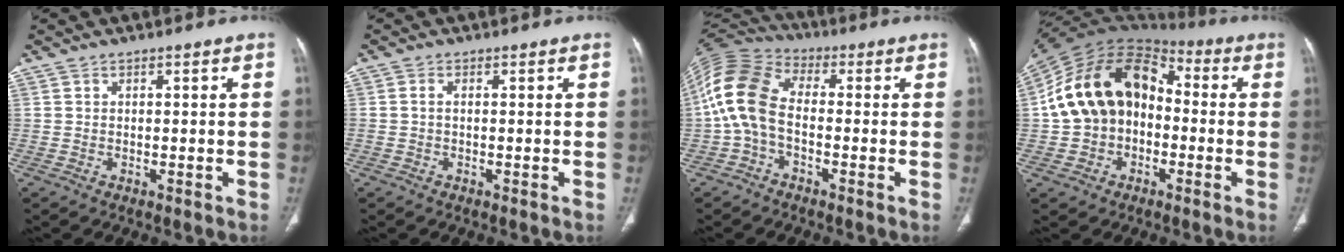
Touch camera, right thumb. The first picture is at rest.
{"total": 1.0, "force": [0.0, 0.5, 0.9], "torque": [-0.020, 0.001, -0.004]}
{"total": 12.2, "force": [-1.3, 7.8, 9.4], "torque": [-0.196, 0.033, -0.036]}
{"total": 18.1, "force": [-0.5, 13.5, 11.9], "torque": [-0.196, 0.045, -0.019]}